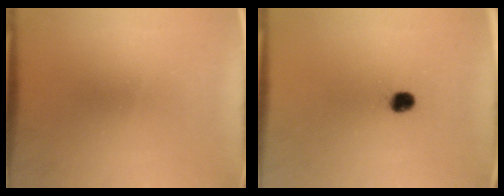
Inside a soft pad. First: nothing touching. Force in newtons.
{"total": 3.2}